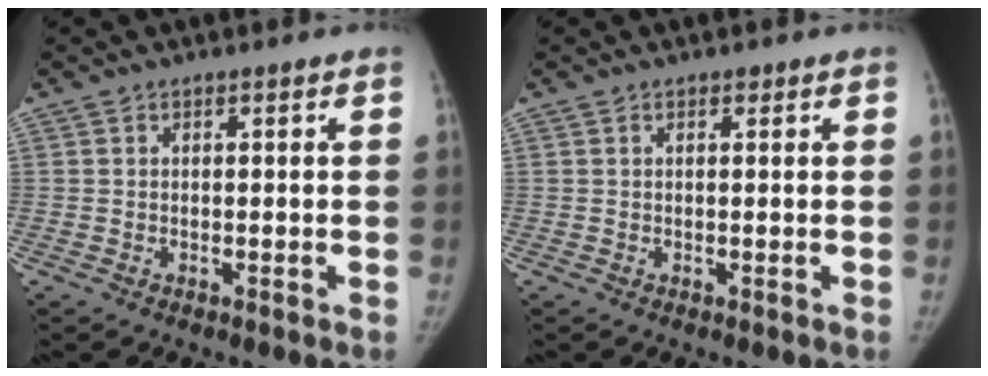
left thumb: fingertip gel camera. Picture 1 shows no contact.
{"total": 0.6, "force": [0.4, 0.4, 0.3], "torque": [0.000, -0.003, 0.002]}